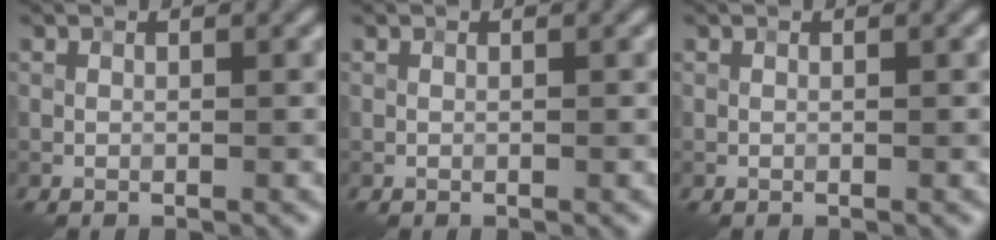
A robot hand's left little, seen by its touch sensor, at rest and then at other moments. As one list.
[{"total": 0.0}, {"total": 0.0}]